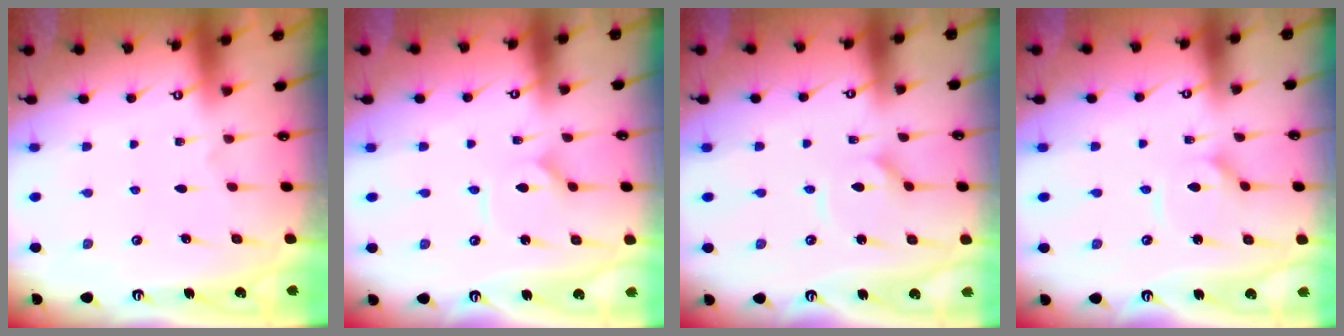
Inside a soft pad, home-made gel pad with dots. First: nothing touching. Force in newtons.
{"total": 1.5, "press": 1.5, "slide": 0.1}
{"total": 3.9, "press": 3.9, "slide": 0.4}
{"total": 2.6, "press": 2.6, "slide": 0.3}